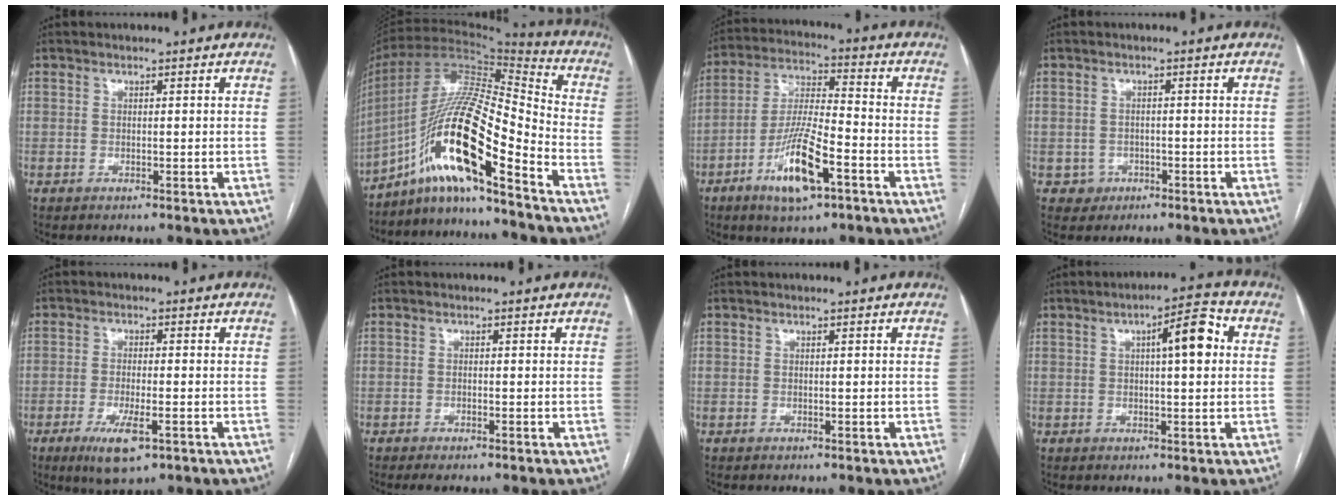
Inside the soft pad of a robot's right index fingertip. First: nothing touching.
{"total": 18.6, "force": [-10.9, 1.7, 14.9], "torque": [-0.295, 0.009, -0.199]}
{"total": 12.3, "force": [-6.0, 2.4, 10.4], "torque": [-0.207, -0.009, -0.108]}
{"total": 2.4, "force": [-1.0, 2.1, 0.0], "torque": [0.008, 0.011, -0.013]}
{"total": 6.4, "force": [-3.1, 1.6, 5.4], "torque": [-0.103, -0.013, -0.048]}
{"total": 1.8, "force": [-1.4, 0.3, 1.1], "torque": [-0.016, -0.004, -0.020]}
{"total": 0.0}
{"total": 7.1, "force": [1.5, 1.4, 6.8], "torque": [-0.100, 0.022, 0.018]}